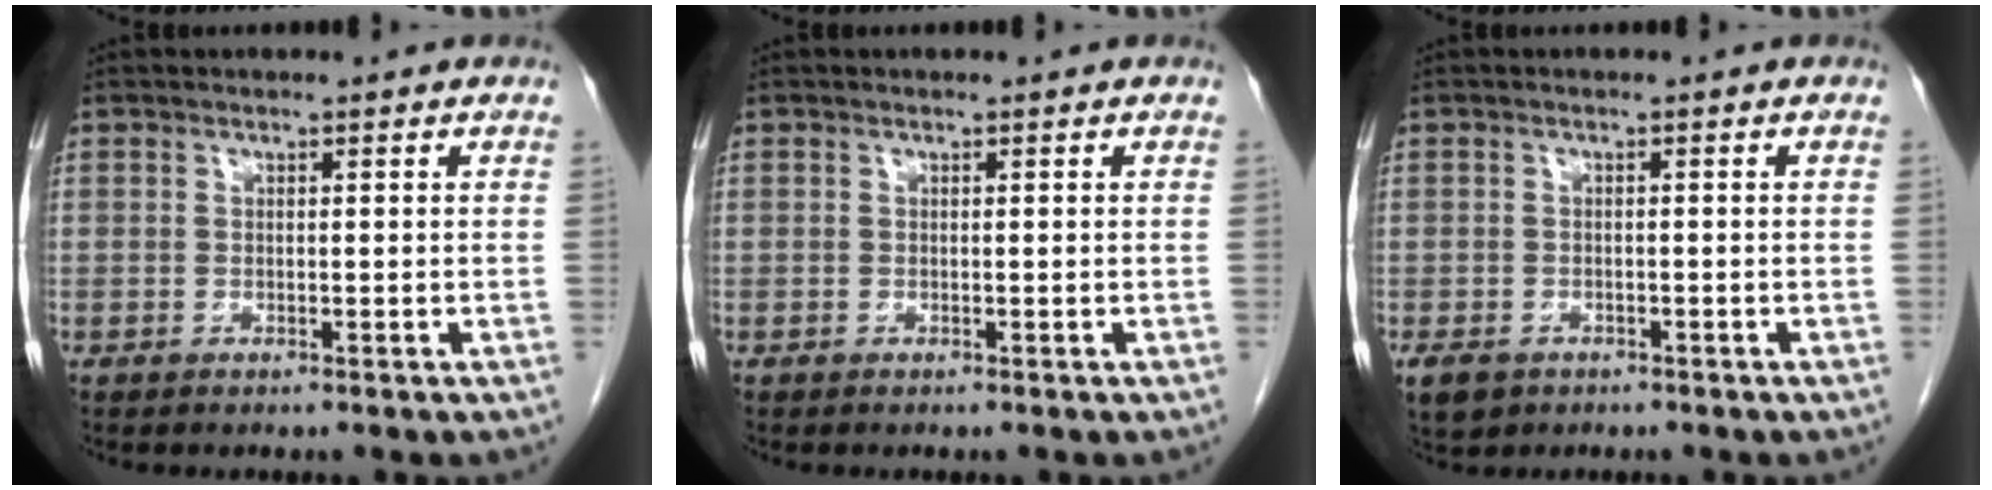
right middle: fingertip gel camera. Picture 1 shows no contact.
{"total": 0.0}
{"total": 4.0, "force": [-2.5, 2.8, 1.5], "torque": [-0.028, -0.003, -0.035]}